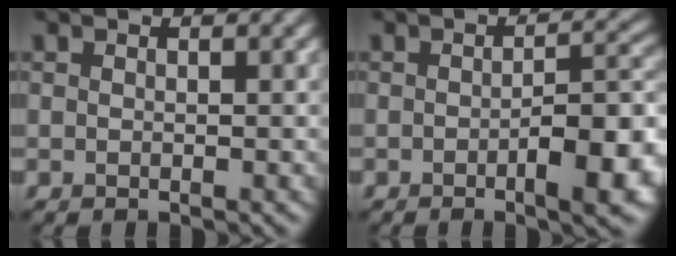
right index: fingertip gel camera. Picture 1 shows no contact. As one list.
[{"total": 6.8, "force": [-2.2, 2.0, 6.1], "torque": [-0.081, 0.002, -0.032]}]